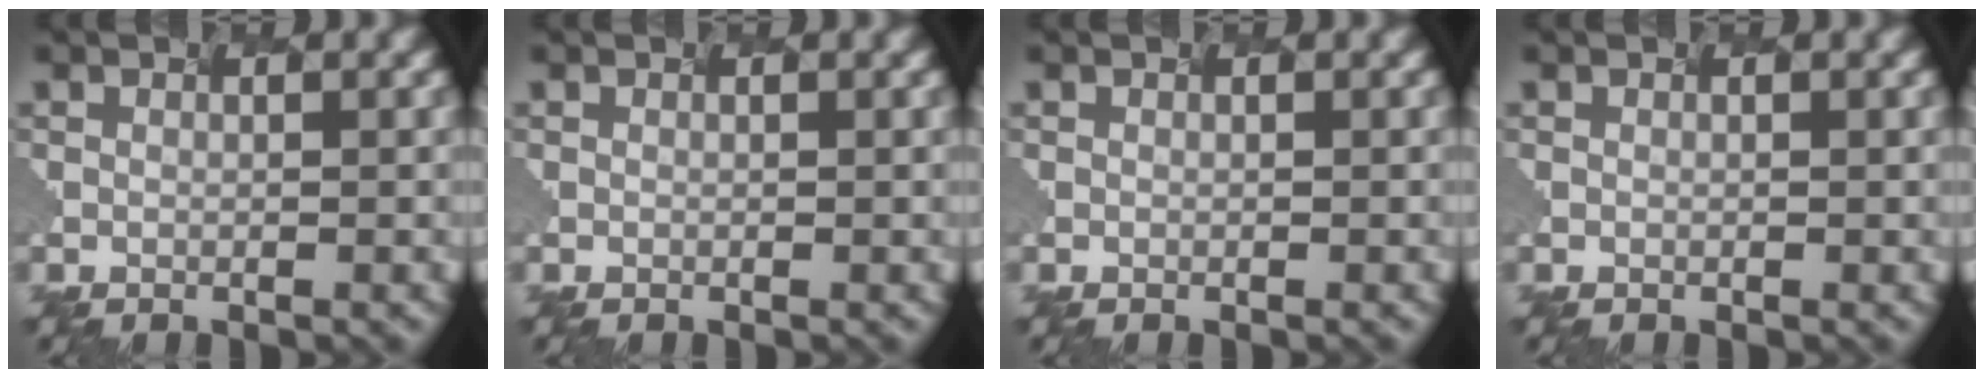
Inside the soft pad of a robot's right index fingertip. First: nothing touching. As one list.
[{"total": 0.0}, {"total": 0.0}, {"total": 0.0}]